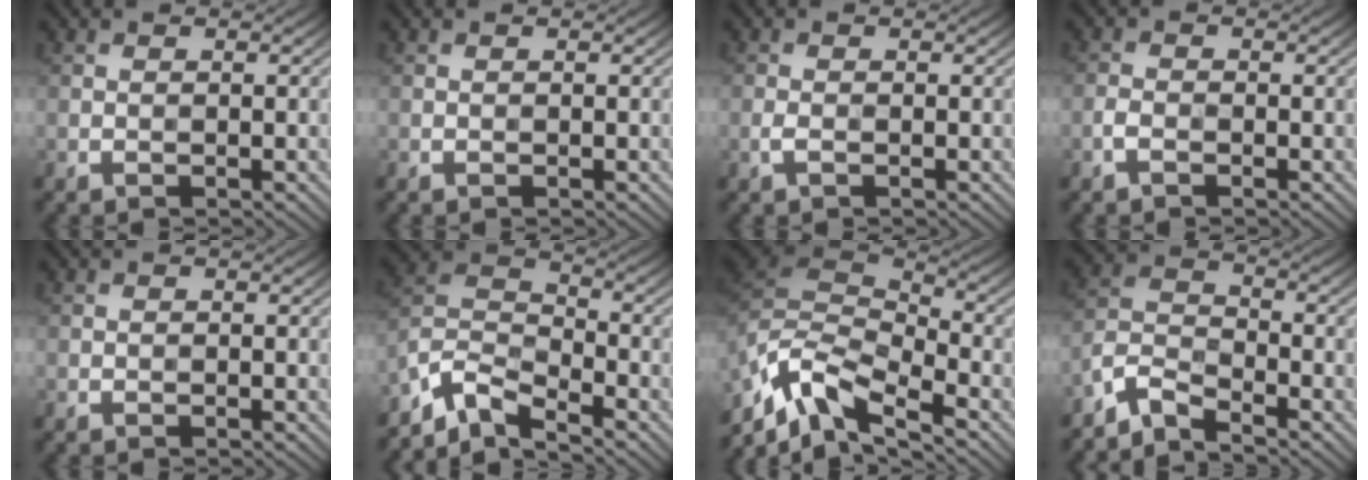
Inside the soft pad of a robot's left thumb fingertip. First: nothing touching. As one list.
[{"total": 0.0}, {"total": 1.1, "force": [-0.5, 0.5, 0.9], "torque": [-0.026, 0.000, -0.013]}, {"total": 1.6, "force": [-1.0, 0.8, 0.9], "torque": [-0.020, 0.001, -0.024]}, {"total": 0.0}, {"total": 7.2, "force": [-6.0, 2.1, 3.4], "torque": [-0.071, -0.005, -0.139]}, {"total": 10.8, "force": [-6.7, 4.2, 7.4], "torque": [-0.161, -0.006, -0.140]}, {"total": 4.8, "force": [-4.2, 1.2, 2.0], "torque": [-0.049, -0.003, -0.102]}]